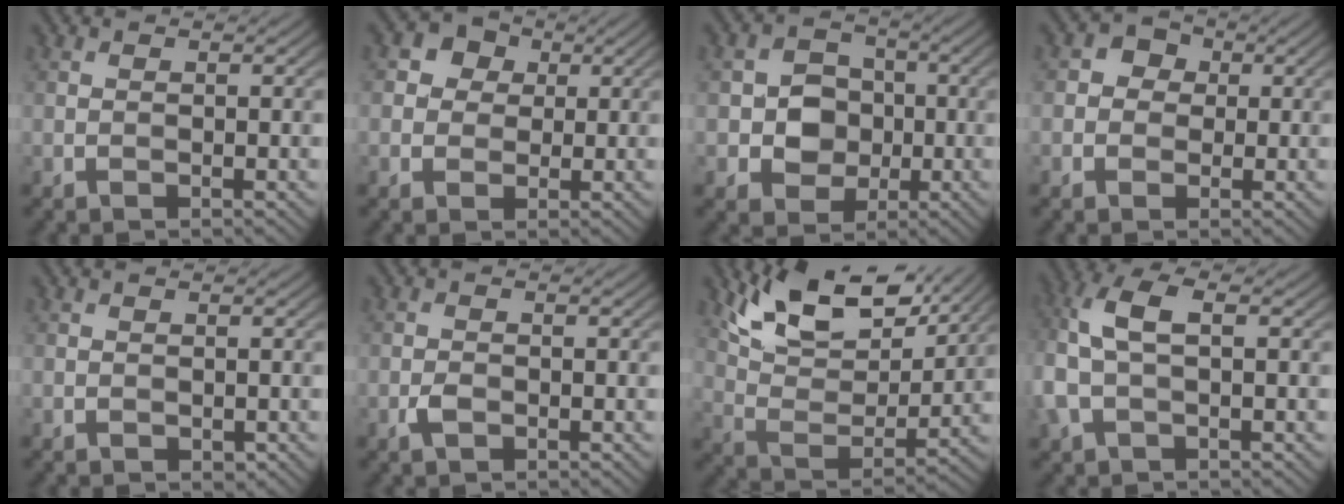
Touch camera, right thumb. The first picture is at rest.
{"total": 4.4, "force": [1.2, 4.0, 1.6], "torque": [-0.045, 0.011, 0.006]}
{"total": 6.2, "force": [-0.8, 5.5, 2.8], "torque": [-0.053, -0.001, -0.032]}
{"total": 3.3, "force": [0.2, 3.1, 1.1], "torque": [-0.018, 0.004, -0.008]}
{"total": 0.6, "force": [-0.1, 0.5, 0.3], "torque": [-0.003, -0.005, 0.000]}
{"total": 1.6, "force": [-0.8, 0.9, 1.0], "torque": [-0.021, -0.001, -0.016]}
{"total": 12.7, "force": [8.9, 5.1, 7.5], "torque": [-0.158, -0.005, 0.157]}
{"total": 7.0, "force": [0.3, 3.9, 5.8], "torque": [-0.147, 0.015, -0.003]}